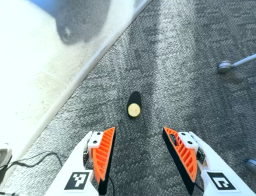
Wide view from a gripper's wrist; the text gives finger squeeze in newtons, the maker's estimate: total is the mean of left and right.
{"total": 0.0}